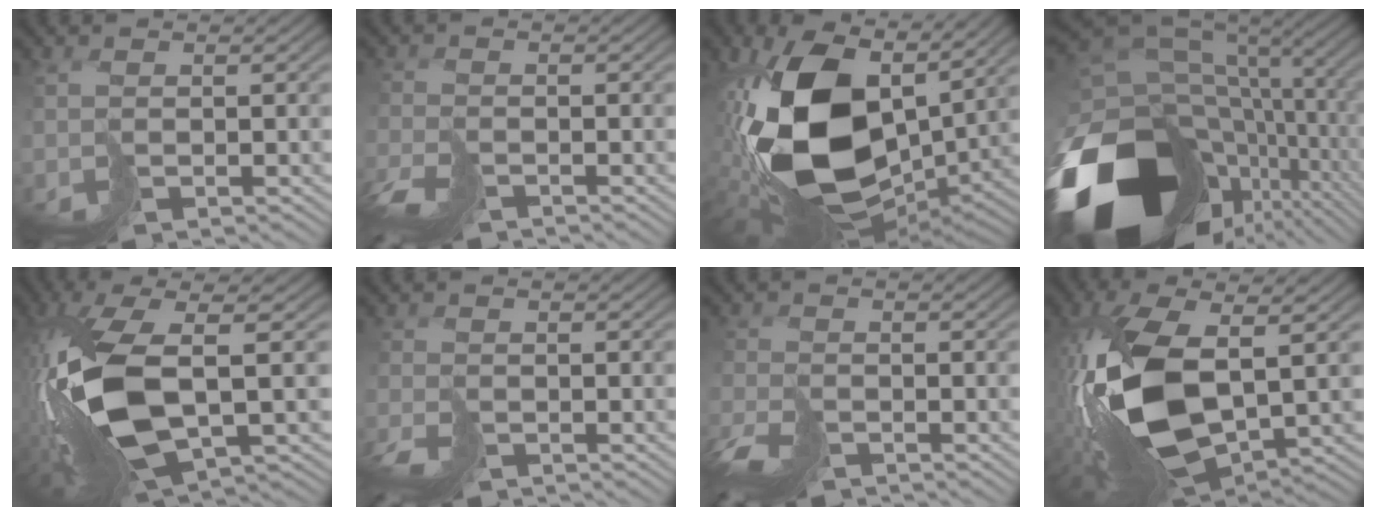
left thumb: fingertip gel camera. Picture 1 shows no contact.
{"total": 4.5, "force": [-3.8, 1.6, 1.6], "torque": [-0.041, -0.015, -0.083]}
{"total": 17.8, "force": [3.3, 11.9, 12.8], "torque": [-0.281, -0.025, 0.064]}
{"total": 20.0, "force": [-6.8, 14.0, 12.6], "torque": [-0.289, -0.047, -0.056]}
{"total": 13.0, "force": [-0.7, 5.2, 11.9], "torque": [-0.282, -0.006, -0.007]}
{"total": 3.6, "force": [-3.1, 1.4, 1.2], "torque": [-0.027, -0.014, -0.067]}
{"total": 5.0, "force": [-4.3, 1.8, 1.8], "torque": [-0.045, -0.015, -0.092]}
{"total": 13.8, "force": [-0.3, 7.0, 11.9], "torque": [-0.283, -0.008, 0.000]}